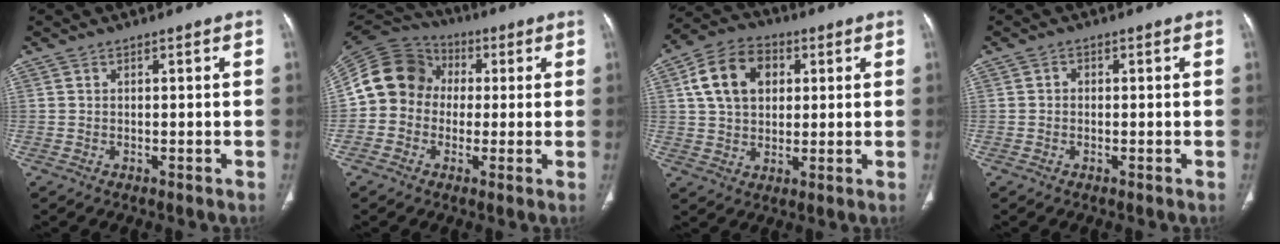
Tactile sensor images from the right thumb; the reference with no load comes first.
{"total": 13.3, "force": [0.4, 11.7, 6.1], "torque": [-0.105, 0.035, -0.006]}
{"total": 12.4, "force": [3.2, 9.0, 7.8], "torque": [-0.118, 0.009, 0.050]}
{"total": 0.9, "force": [-0.2, 0.8, 0.4], "torque": [0.003, 0.004, -0.008]}